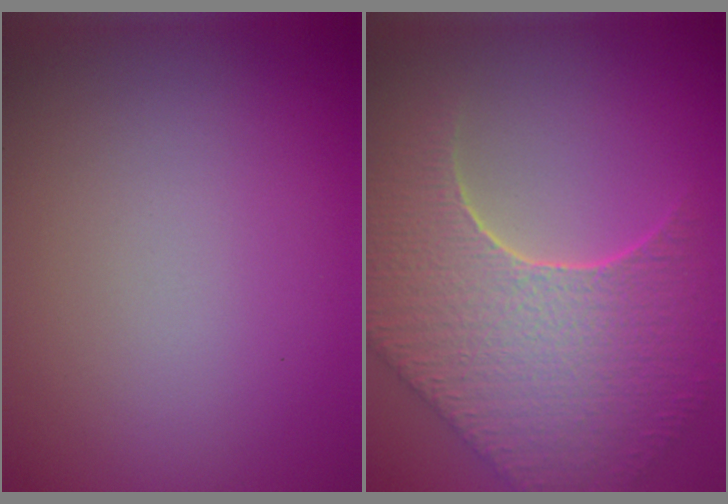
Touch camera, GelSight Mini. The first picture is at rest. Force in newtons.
{"total": 9.5, "press": 6.8, "slide": 6.7}